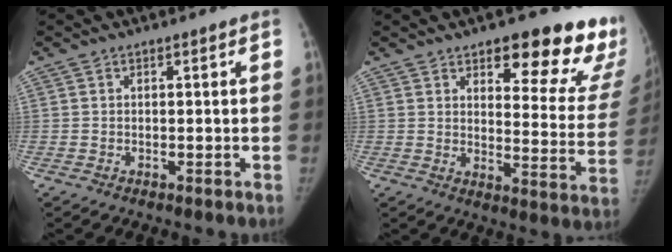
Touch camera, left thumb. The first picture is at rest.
{"total": 21.9, "force": [14.0, 7.9, 14.9], "torque": [-0.135, -0.077, 0.168]}